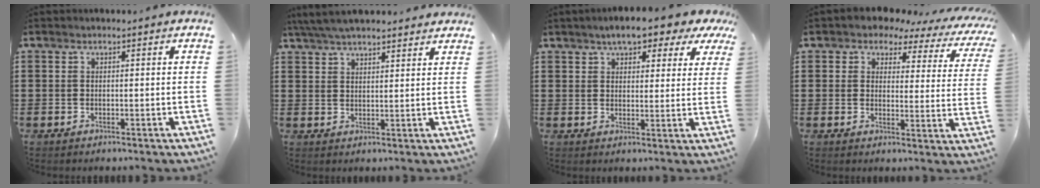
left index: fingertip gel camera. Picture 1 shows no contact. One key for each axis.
{"total": 5.0, "fx": 4.6, "fy": 0.7, "fz": 1.8, "tx": -0.048, "ty": -0.006, "tz": 0.086}
{"total": 6.0, "fx": 4.8, "fy": 1.8, "fz": 3.0, "tx": -0.060, "ty": -0.009, "tz": 0.081}
{"total": 3.6, "fx": 2.9, "fy": 1.7, "fz": 1.4, "tx": -0.039, "ty": -0.014, "tz": 0.044}